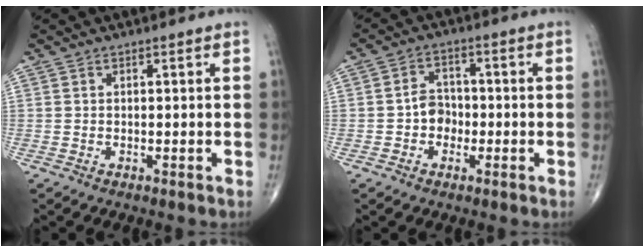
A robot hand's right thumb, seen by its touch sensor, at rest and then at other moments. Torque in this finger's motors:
{"motor_torque": [-0.37, -0.04, 0.42, -0.04, -0.01]}